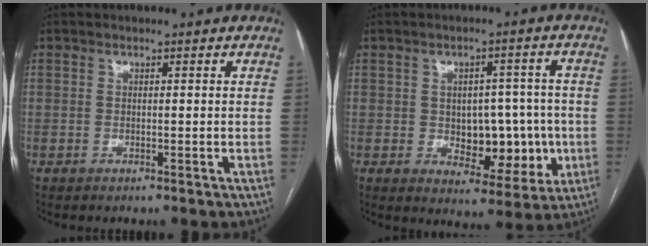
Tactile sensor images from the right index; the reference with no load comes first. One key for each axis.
{"total": 9.7, "fx": -1.1, "fy": 5.9, "fz": 7.6, "tx": -0.084, "ty": 0.018, "tz": -0.001}